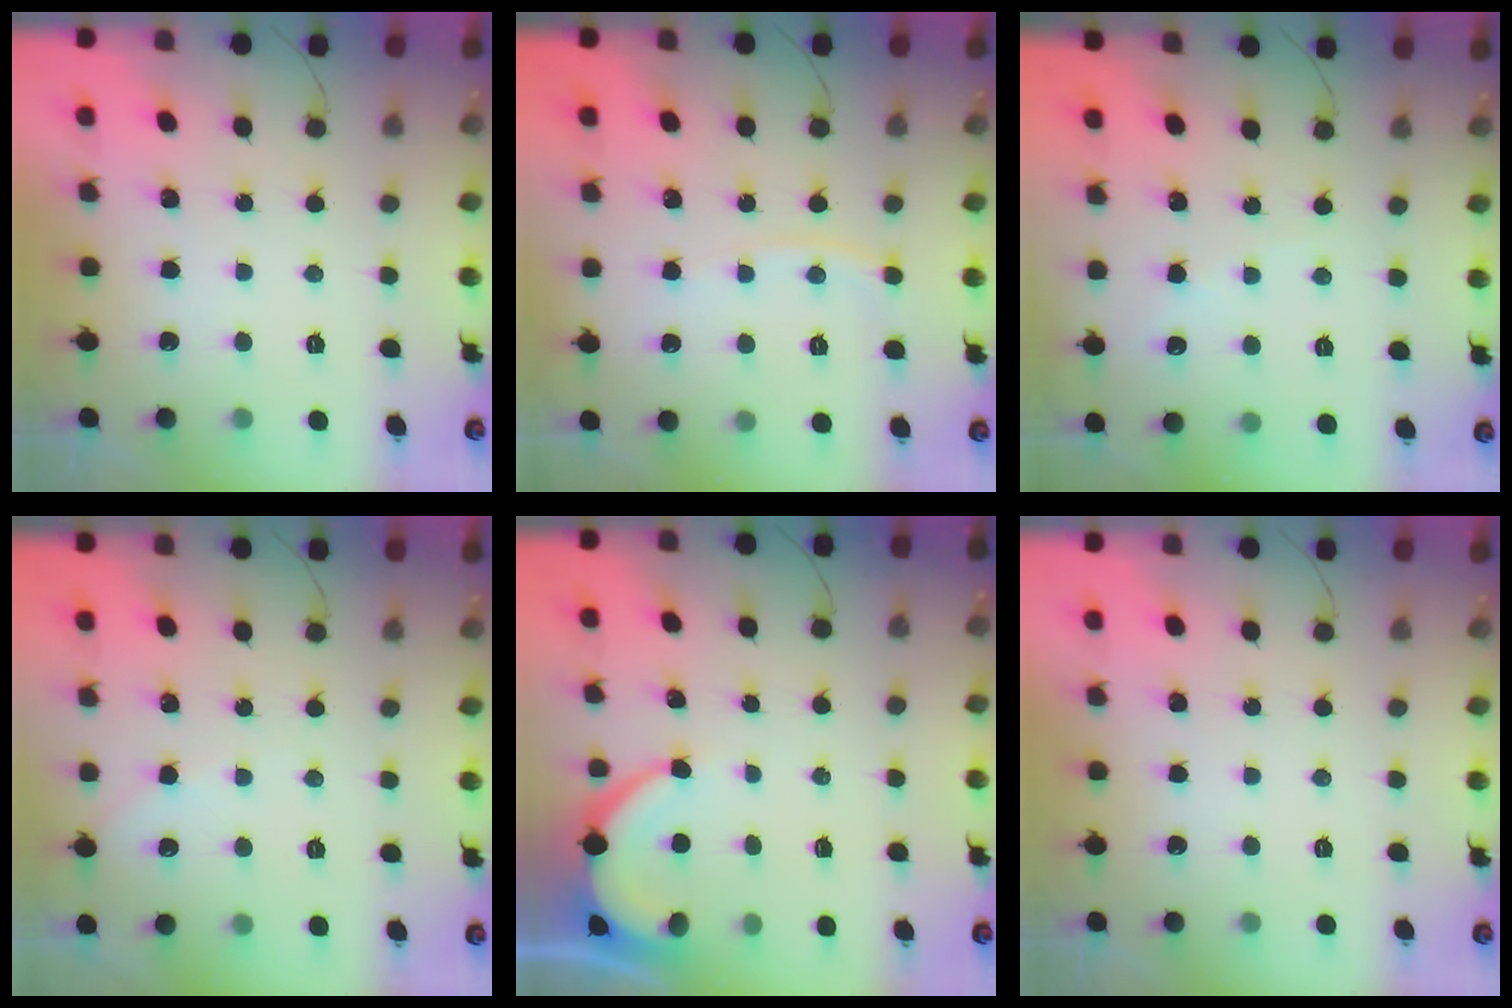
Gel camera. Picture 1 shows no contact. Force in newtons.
{"total": 5.1, "press": 5.1, "slide": 0.6}
{"total": 2.7, "press": 2.6, "slide": 0.4}
{"total": 2.4, "press": 2.4, "slide": 0.5}
{"total": 4.7, "press": 4.7, "slide": 0.4}
{"total": 0.0}